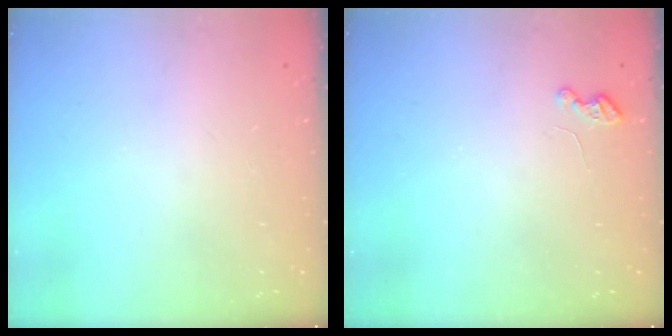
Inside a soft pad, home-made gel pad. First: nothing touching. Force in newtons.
{"total": 4.2, "press": 4.1, "slide": 0.7}